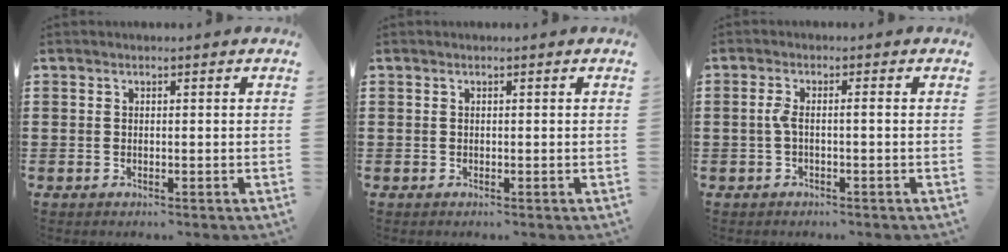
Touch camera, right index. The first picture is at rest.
{"total": 0.0}
{"total": 2.3, "force": [-0.5, 0.2, 2.3], "torque": [-0.060, -0.005, -0.015]}